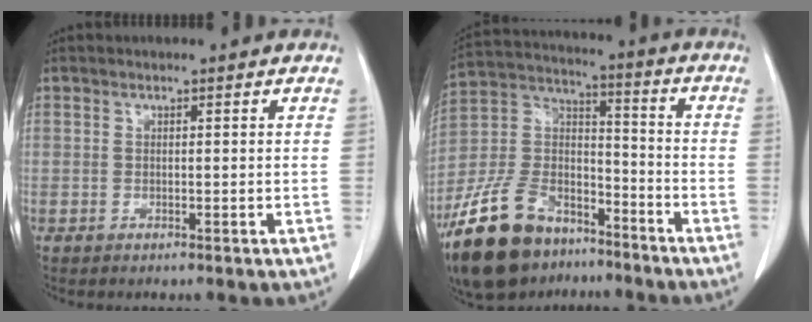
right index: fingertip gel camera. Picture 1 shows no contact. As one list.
[{"total": 18.5, "force": [-13.0, 9.2, 9.4], "torque": [-0.211, 0.018, -0.232]}]